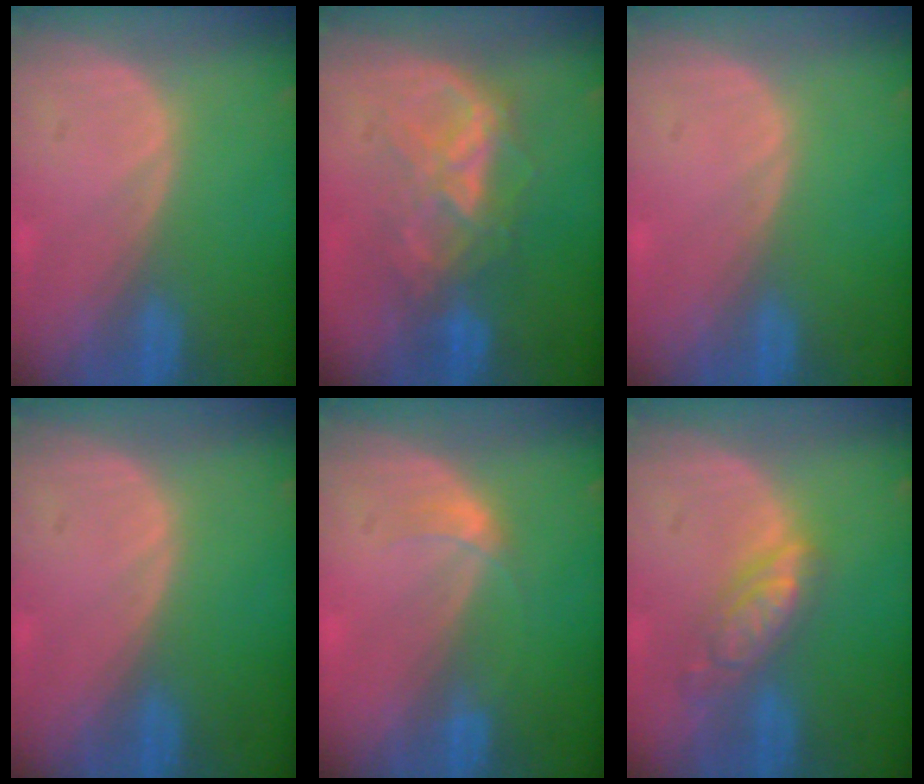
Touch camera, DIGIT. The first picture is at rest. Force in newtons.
{"total": 6.4, "press": 6.4, "slide": 0.7}
{"total": 0.0}
{"total": 0.0}
{"total": 1.7, "press": 1.7, "slide": 0.2}
{"total": 5.8, "press": 5.1, "slide": 2.8}